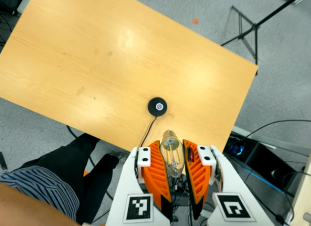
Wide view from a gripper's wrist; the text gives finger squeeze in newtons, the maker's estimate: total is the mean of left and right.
{"total": 20.3, "left": 25.5, "right": 15.2}